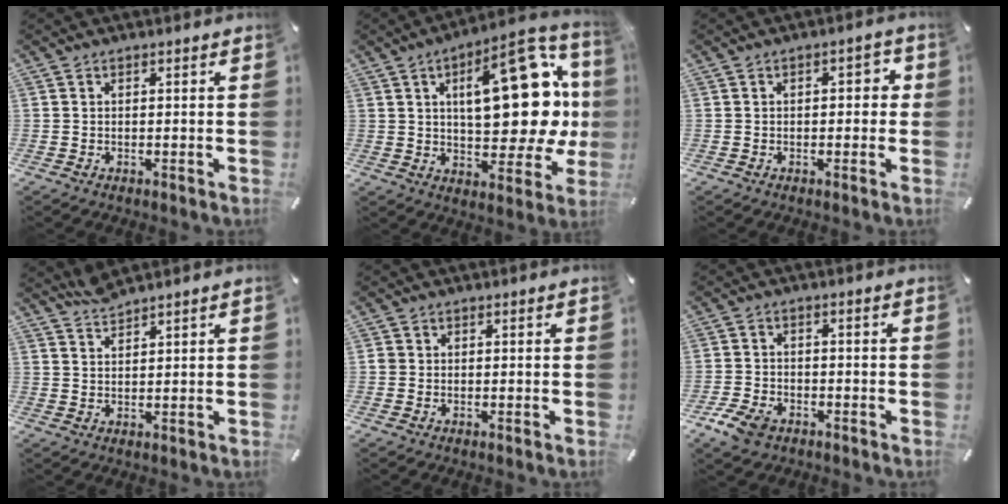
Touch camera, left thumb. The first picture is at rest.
{"total": 26.3, "force": [5.5, 12.3, 22.6], "torque": [-0.304, -0.037, 0.089]}
{"total": 2.8, "force": [-0.8, 1.8, 1.9], "torque": [-0.029, 0.012, -0.021]}
{"total": 3.1, "force": [3.1, 0.3, 0.6], "torque": [-0.019, -0.018, 0.060]}
{"total": 1.3, "force": [-0.2, 1.2, 0.4], "torque": [-0.008, 0.003, -0.005]}
{"total": 5.7, "force": [-3.3, 3.8, 2.7], "torque": [-0.065, 0.014, -0.063]}